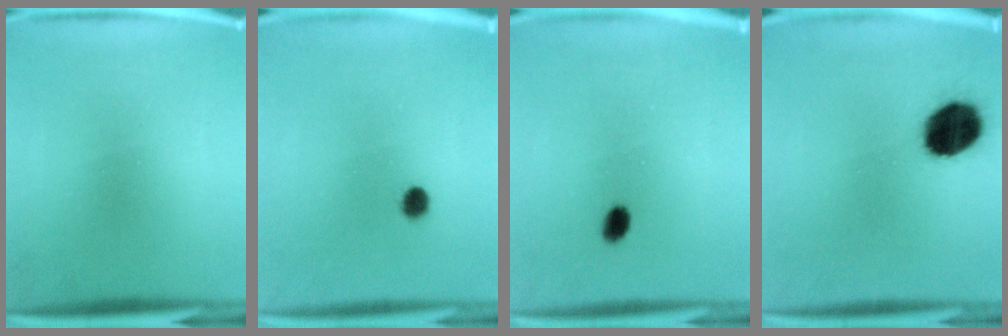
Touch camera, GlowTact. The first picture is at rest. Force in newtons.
{"total": 2.6}
{"total": 2.4}
{"total": 14.5}